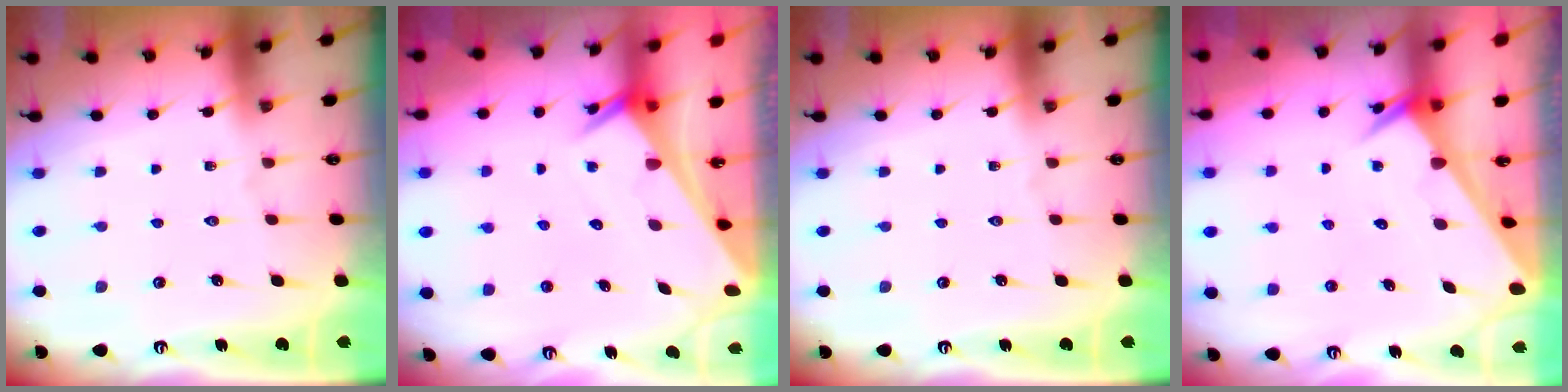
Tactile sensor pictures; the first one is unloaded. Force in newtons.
{"total": 2.7, "press": 2.7, "slide": 0.1}
{"total": 0.0}
{"total": 2.4, "press": 2.4, "slide": 0.1}